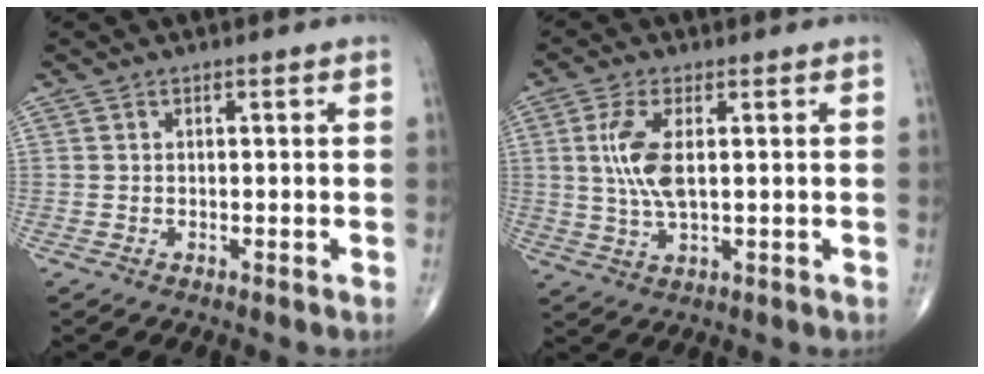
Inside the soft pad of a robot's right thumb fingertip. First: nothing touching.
{"total": 7.5, "force": [1.2, 2.8, 6.8], "torque": [-0.157, -0.005, 0.026]}